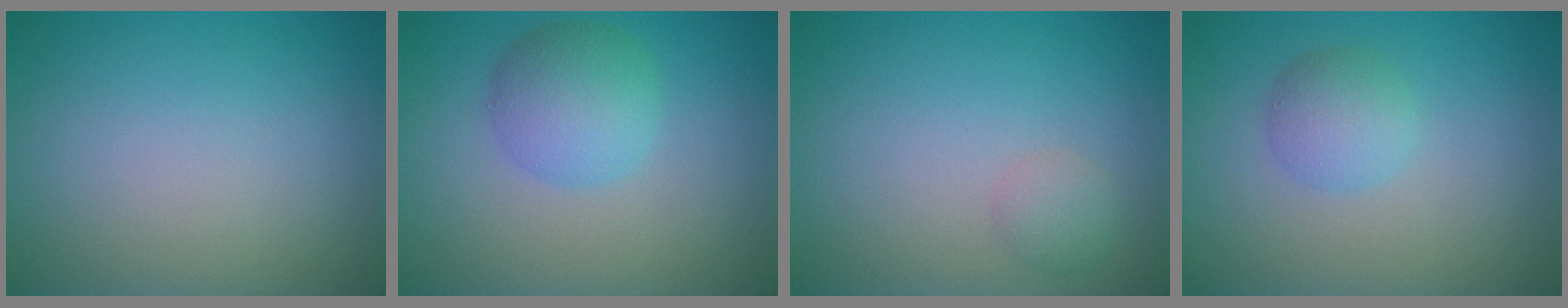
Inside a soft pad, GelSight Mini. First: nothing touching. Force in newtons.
{"total": 4.0, "press": 4.0, "slide": 0.2}
{"total": 1.4, "press": 1.4, "slide": 0.0}
{"total": 2.5, "press": 2.5, "slide": 0.1}